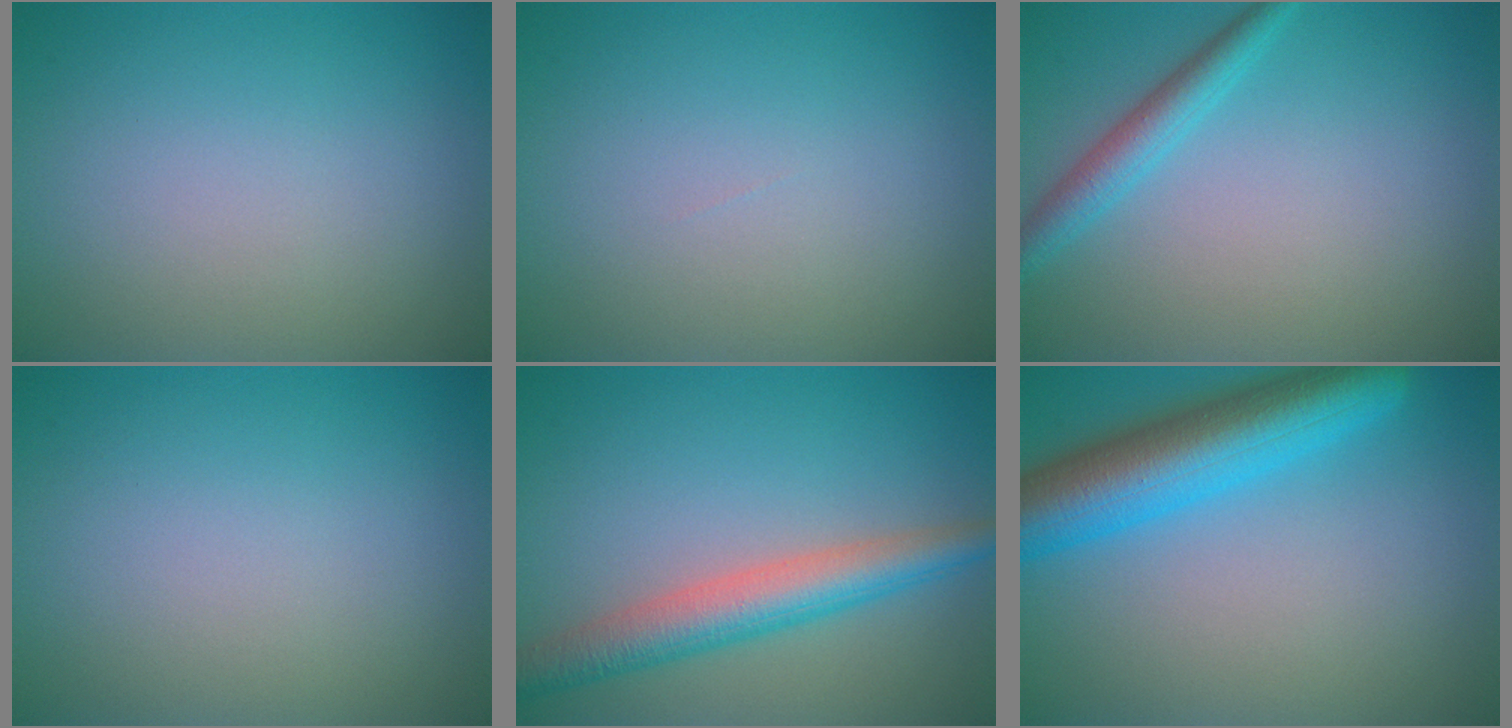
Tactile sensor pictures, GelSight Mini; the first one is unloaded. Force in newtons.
{"total": 0.0}
{"total": 2.6, "press": 2.6, "slide": 0.1}
{"total": 0.0}
{"total": 5.1, "press": 5.1, "slide": 0.1}
{"total": 8.5, "press": 8.5, "slide": 0.3}